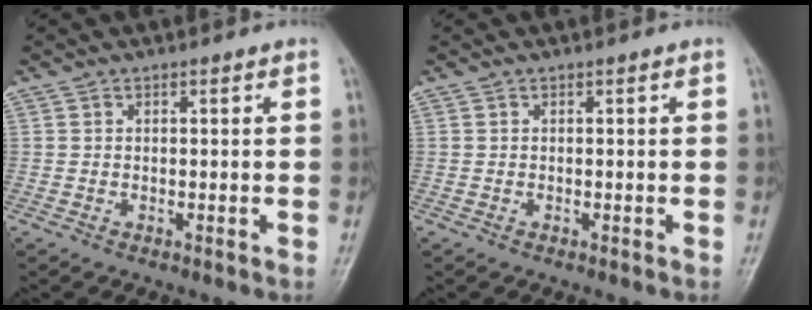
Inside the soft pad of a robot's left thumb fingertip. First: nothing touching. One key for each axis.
{"total": 0.0}